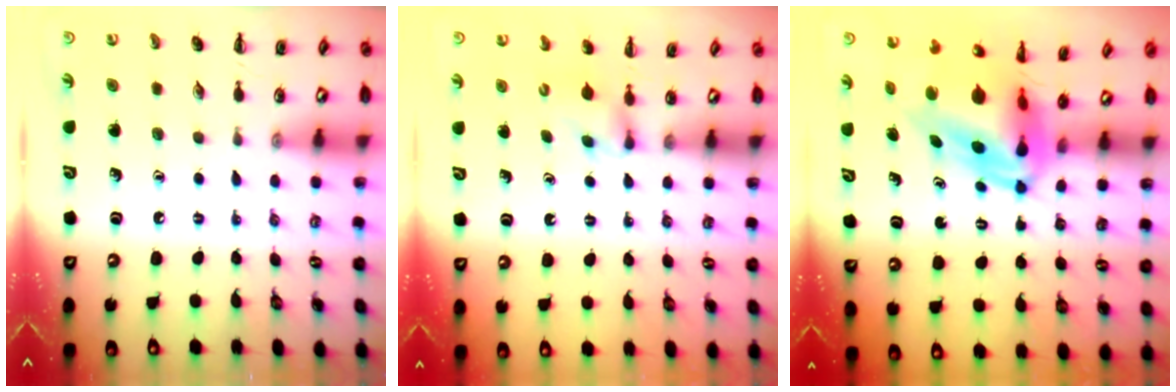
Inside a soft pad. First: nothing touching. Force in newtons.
{"total": 2.8, "press": 2.5, "slide": 1.3}
{"total": 7.2, "press": 6.9, "slide": 2.3}